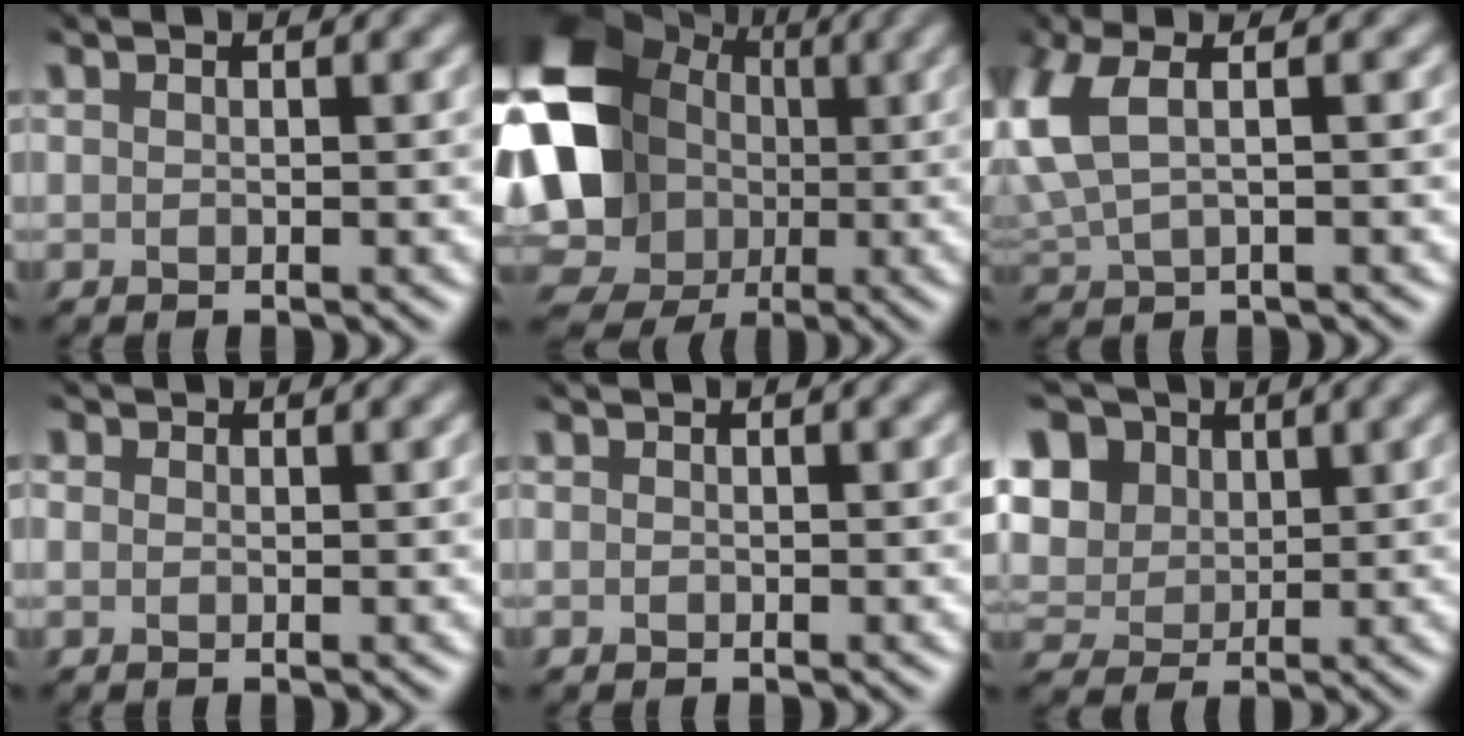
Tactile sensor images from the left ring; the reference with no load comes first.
{"total": 15.1, "force": [-0.1, 13.3, 7.3], "torque": [-0.162, -0.009, -0.011]}
{"total": 5.1, "force": [0.7, 2.3, 4.5], "torque": [-0.131, 0.011, 0.024]}
{"total": 0.6, "force": [-0.3, 0.3, -0.4], "torque": [-0.001, -0.003, 0.003]}
{"total": 0.6, "force": [-0.4, 0.0, -0.5], "torque": [-0.001, -0.001, 0.000]}
{"total": 8.0, "force": [3.2, 6.3, 3.7], "torque": [-0.105, 0.017, 0.052]}